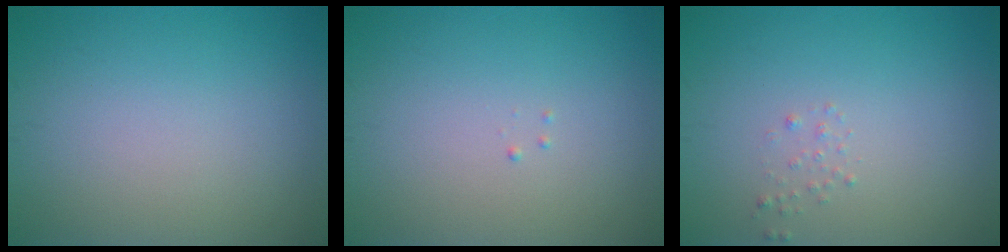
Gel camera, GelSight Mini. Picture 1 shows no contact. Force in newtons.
{"total": 0.0}
{"total": 0.6, "press": 0.6, "slide": 0.0}